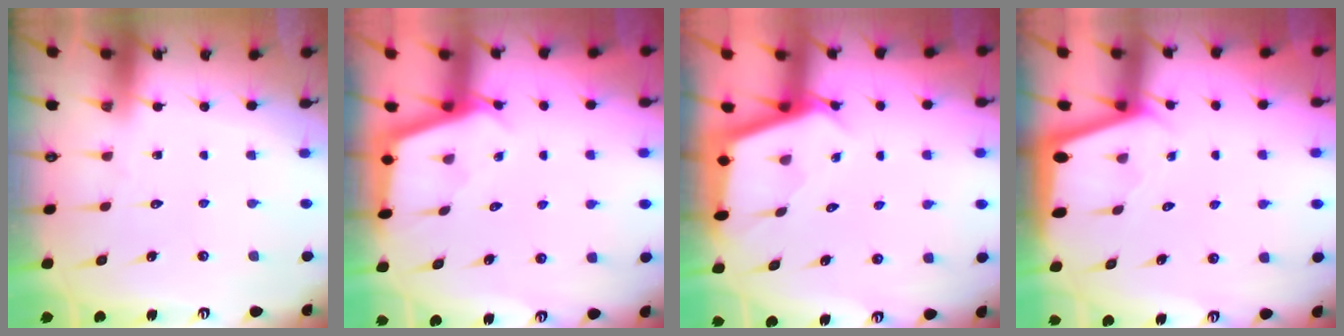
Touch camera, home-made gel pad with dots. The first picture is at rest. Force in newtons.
{"total": 2.8, "press": 2.8, "slide": 0.3}
{"total": 2.5, "press": 2.5, "slide": 0.1}
{"total": 1.9, "press": 1.9, "slide": 0.1}